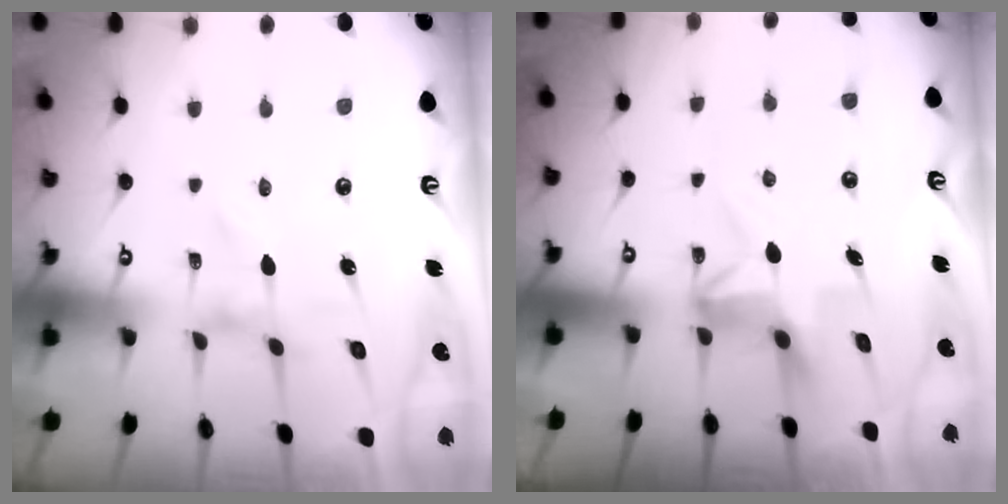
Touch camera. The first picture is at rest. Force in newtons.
{"total": 5.3, "press": 5.2, "slide": 0.6}